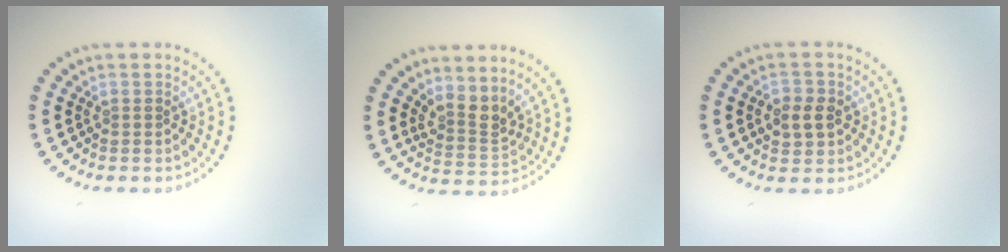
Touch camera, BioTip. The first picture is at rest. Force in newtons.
{"total": 2.6, "press": 1.8, "slide": 1.9}
{"total": 2.6, "press": 2.5, "slide": 0.4}